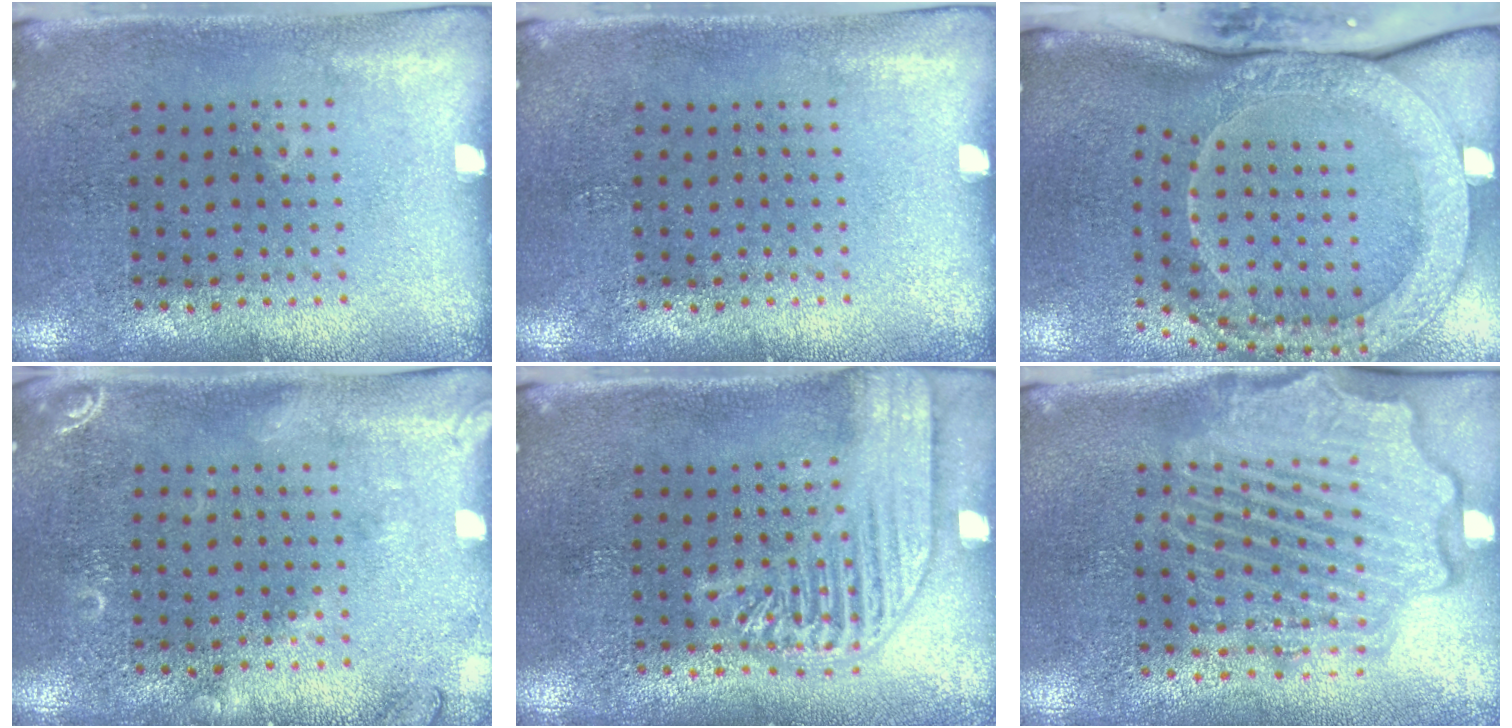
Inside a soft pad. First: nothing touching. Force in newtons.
{"total": 0.0}
{"total": 3.1, "press": 2.2, "slide": 2.2}
{"total": 2.0, "press": 2.0, "slide": 0.3}
{"total": 3.2, "press": 3.2, "slide": 0.4}
{"total": 3.9, "press": 3.9, "slide": 0.4}